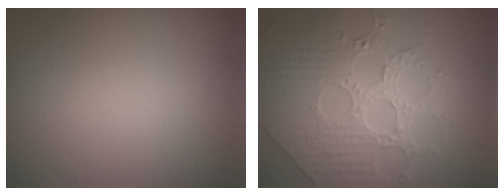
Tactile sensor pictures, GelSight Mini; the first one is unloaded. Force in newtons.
{"total": 4.9, "press": 4.9, "slide": 0.4}